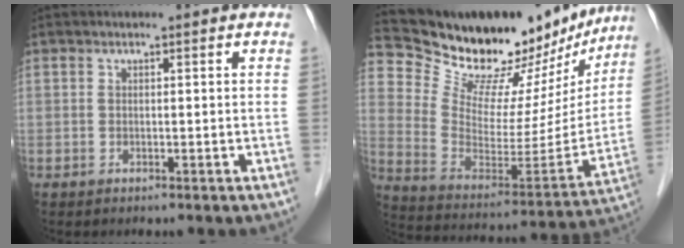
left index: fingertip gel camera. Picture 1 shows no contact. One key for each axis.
{"total": 24.9, "fx": 21.9, "fy": 8.5, "fz": 8.3, "tx": -0.126, "ty": -0.032, "tz": 0.316}